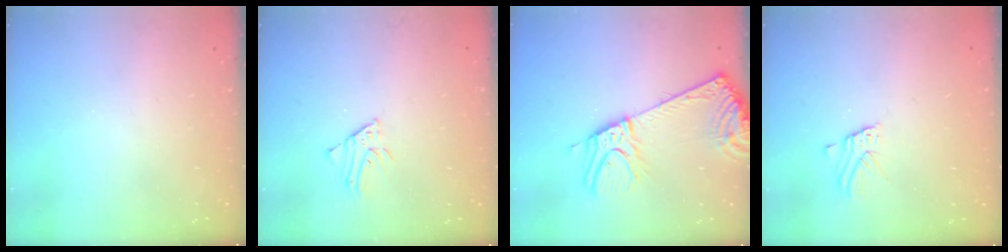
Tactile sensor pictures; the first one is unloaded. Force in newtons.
{"total": 2.5, "press": 2.5, "slide": 0.2}
{"total": 14.6, "press": 14.1, "slide": 3.5}
{"total": 2.4, "press": 2.4, "slide": 0.2}